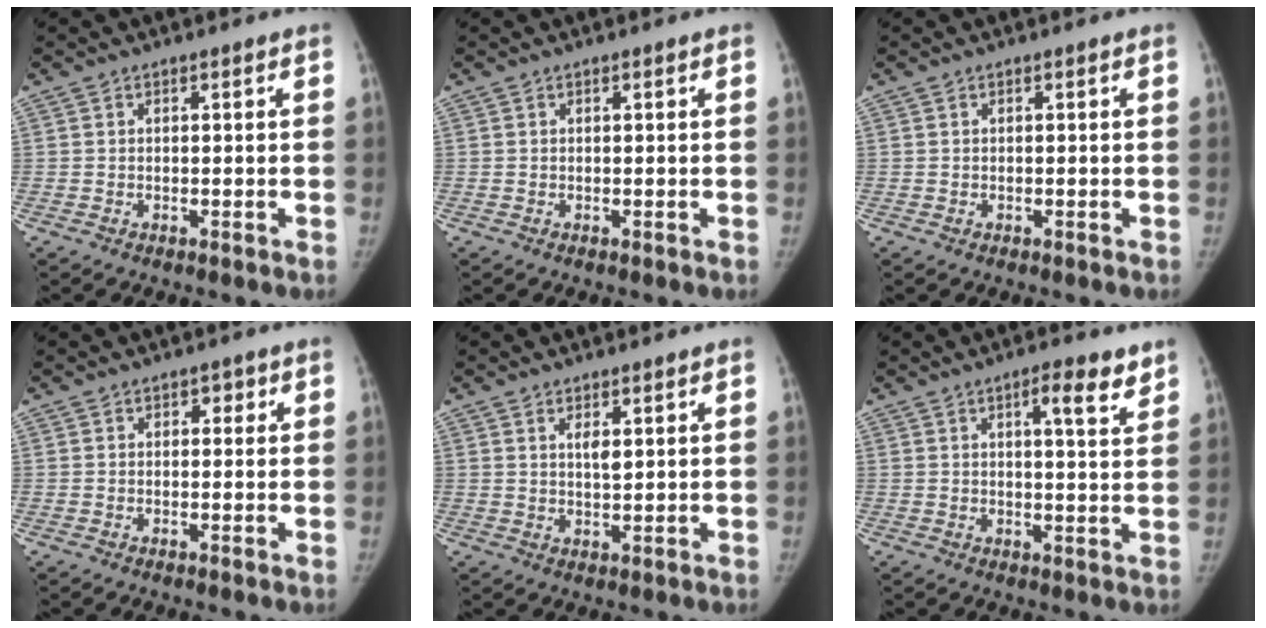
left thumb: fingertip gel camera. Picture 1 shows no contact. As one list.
[{"total": 0.0}, {"total": 0.0}, {"total": 1.5, "force": [0.5, 1.2, 0.7], "torque": [0.009, 0.003, 0.001]}, {"total": 2.6, "force": [1.2, 0.9, 2.1], "torque": [-0.031, -0.010, 0.024]}, {"total": 6.3, "force": [3.7, 1.5, 4.9], "torque": [-0.059, -0.019, 0.050]}]